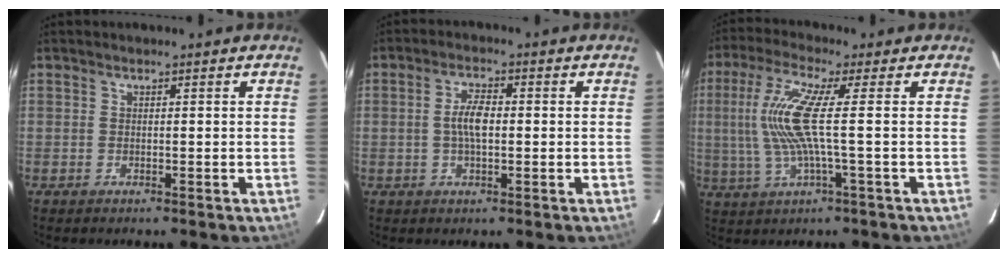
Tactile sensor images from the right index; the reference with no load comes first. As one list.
[{"total": 4.6, "force": [-0.2, 1.8, 4.2], "torque": [-0.083, 0.007, -0.003]}, {"total": 10.8, "force": [0.2, 0.1, 10.8], "torque": [-0.217, -0.001, 0.010]}]